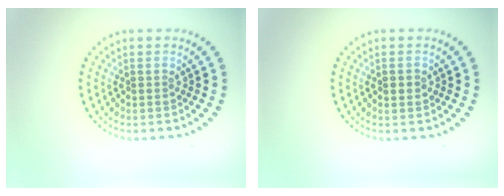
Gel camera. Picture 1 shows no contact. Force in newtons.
{"total": 1.2, "press": 1.2, "slide": 0.2}